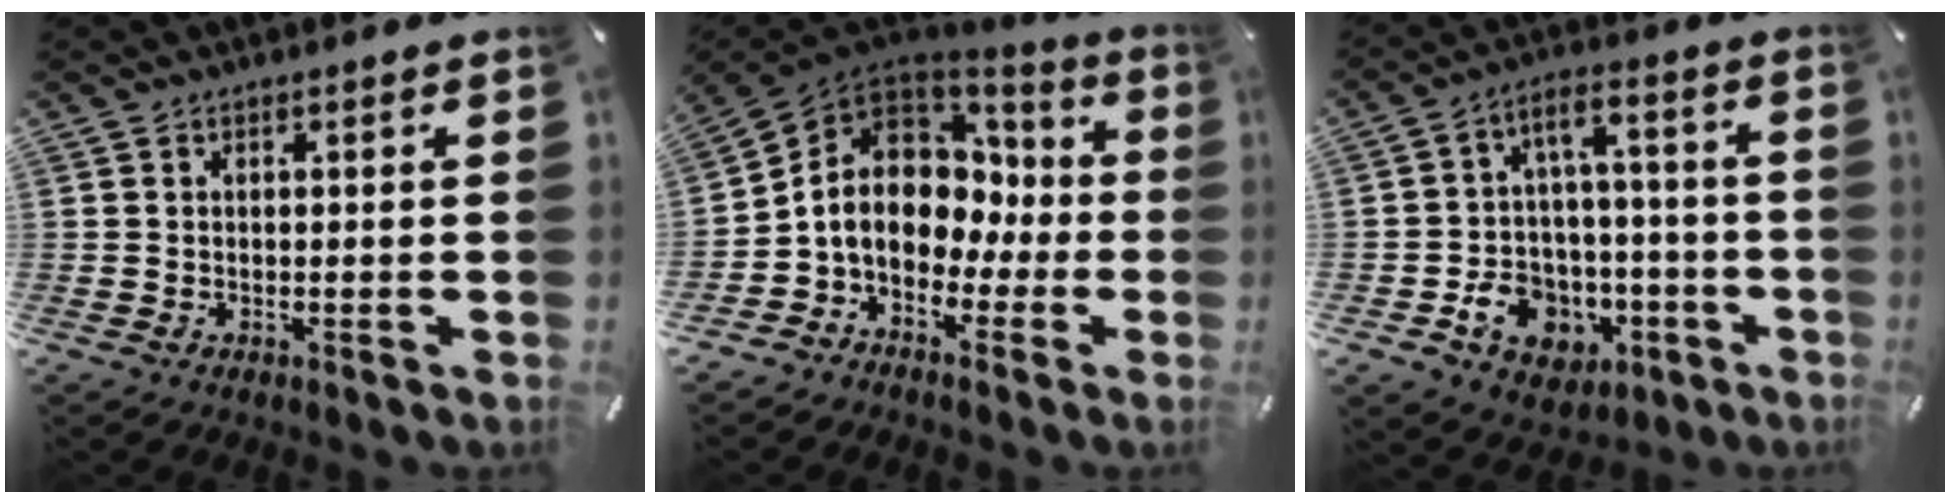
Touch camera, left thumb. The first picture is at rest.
{"total": 11.8, "force": [-1.0, 10.0, 6.1], "torque": [-0.127, 0.001, -0.015]}
{"total": 11.5, "force": [-3.2, 9.8, 5.1], "torque": [-0.080, 0.018, -0.047]}